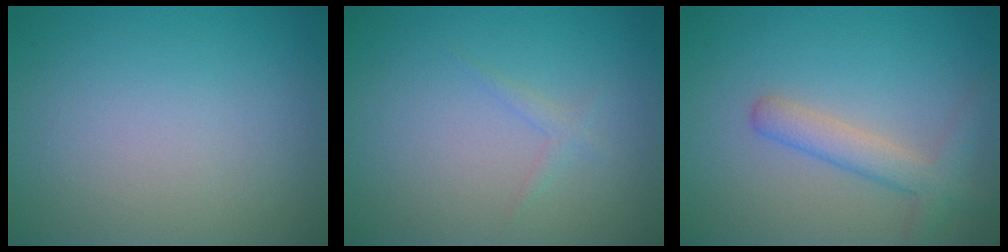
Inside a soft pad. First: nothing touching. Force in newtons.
{"total": 0.8, "press": 0.8, "slide": 0.0}
{"total": 3.0, "press": 3.0, "slide": 0.2}